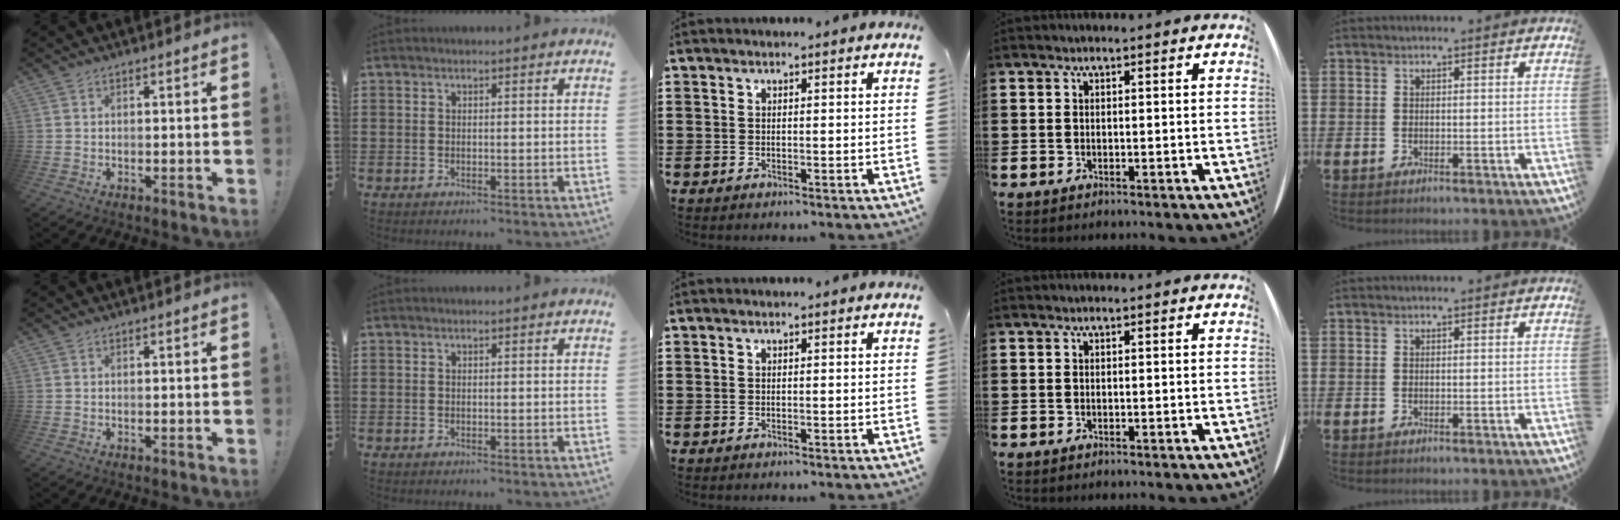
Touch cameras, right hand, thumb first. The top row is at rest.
{}